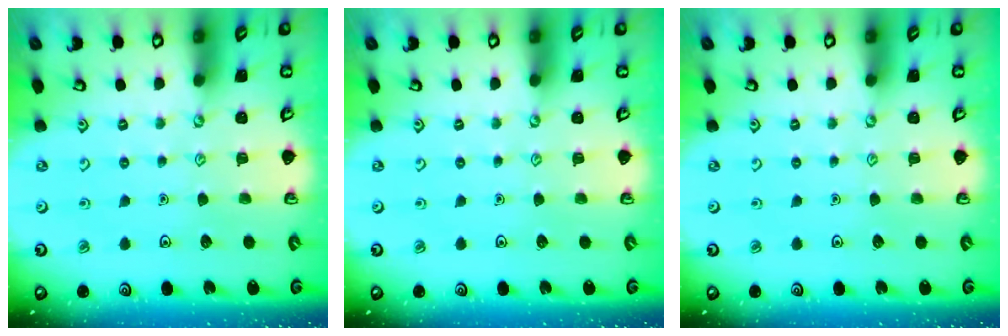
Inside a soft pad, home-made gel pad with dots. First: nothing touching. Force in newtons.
{"total": 0.0}
{"total": 0.0}